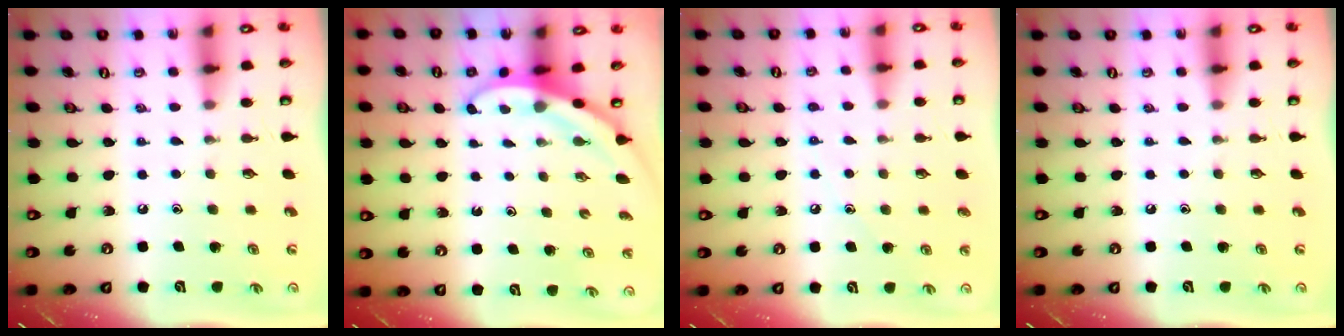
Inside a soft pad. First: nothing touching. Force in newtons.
{"total": 3.3, "press": 3.3, "slide": 0.2}
{"total": 4.7, "press": 4.7, "slide": 0.6}
{"total": 0.0}